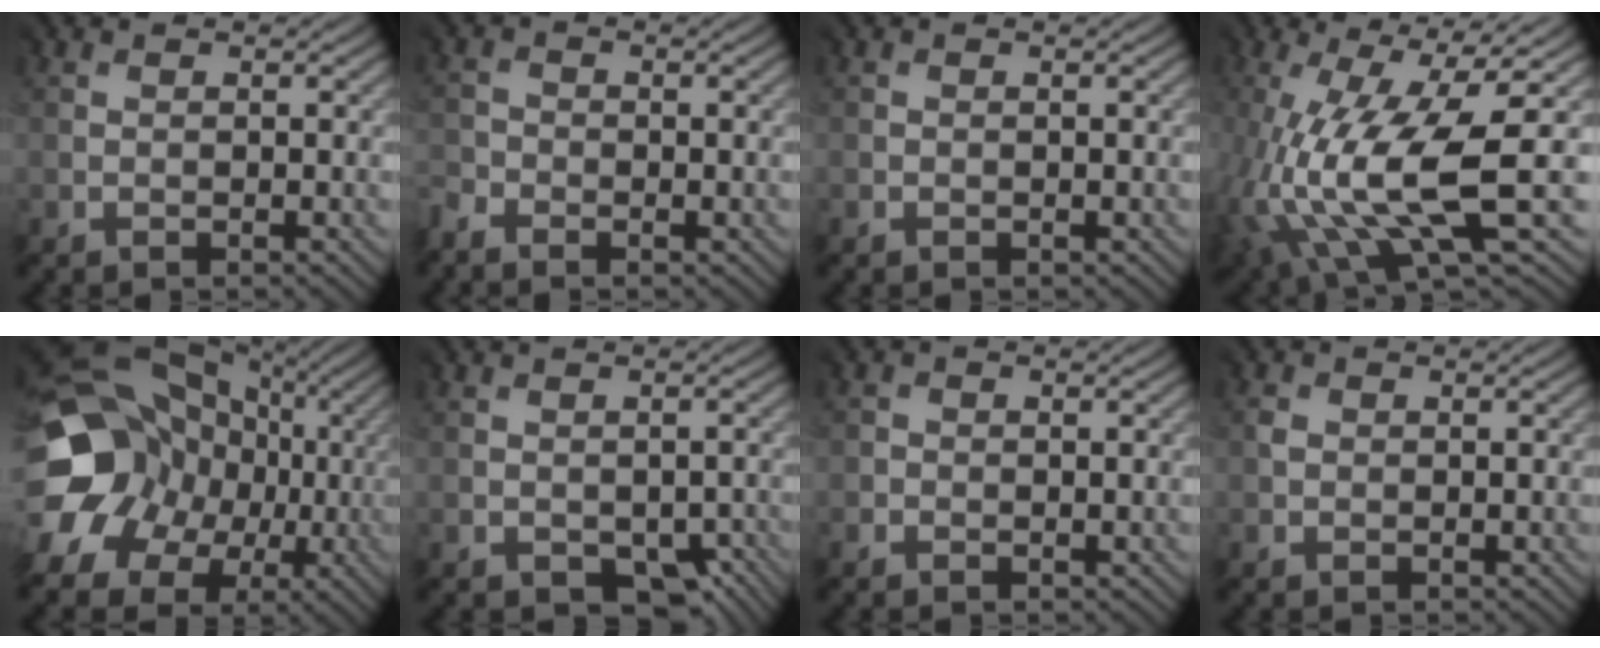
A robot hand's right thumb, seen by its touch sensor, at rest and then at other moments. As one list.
[{"total": 2.6, "force": [-2.5, 0.2, -0.6], "torque": [-0.009, -0.013, -0.056]}, {"total": 0.7, "force": [-0.1, -0.2, -0.7], "torque": [0.014, -0.001, -0.003]}, {"total": 14.9, "force": [-2.9, 4.7, 13.8], "torque": [-0.288, -0.023, -0.045]}, {"total": 14.8, "force": [-0.4, 12.7, 7.6], "torque": [-0.182, -0.011, 0.002]}, {"total": 5.3, "force": [-3.0, 3.6, 2.5], "torque": [-0.021, -0.019, -0.031]}, {"total": 1.4, "force": [-0.5, 0.3, -1.2], "torque": [0.018, -0.006, -0.008]}, {"total": 1.0, "force": [0.2, 0.6, -0.8], "torque": [0.010, -0.004, 0.002]}]